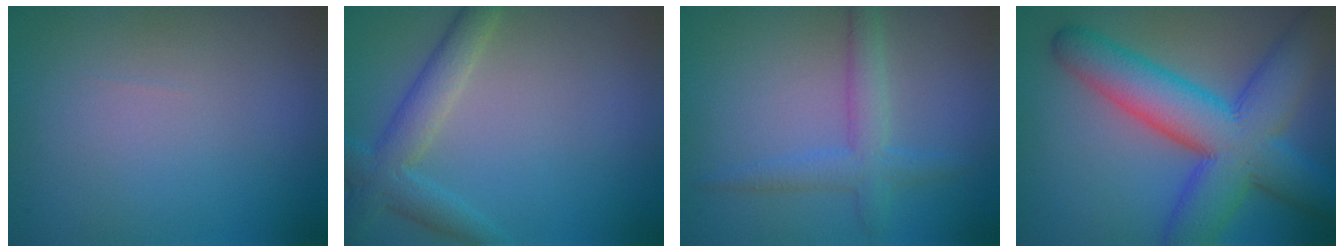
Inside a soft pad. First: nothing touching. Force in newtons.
{"total": 3.7, "press": 3.7, "slide": 0.2}
{"total": 2.9, "press": 2.9, "slide": 0.1}
{"total": 10.5, "press": 10.5, "slide": 0.2}